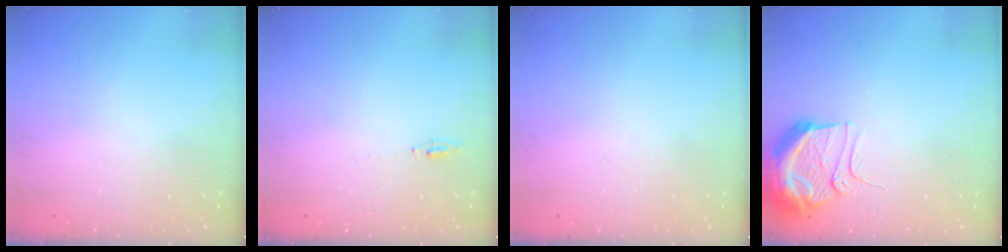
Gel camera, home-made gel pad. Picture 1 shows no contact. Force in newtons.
{"total": 4.6, "press": 4.4, "slide": 1.6}
{"total": 16.0, "press": 1.9, "slide": 15.9}
{"total": 11.0, "press": 11.0, "slide": 0.9}